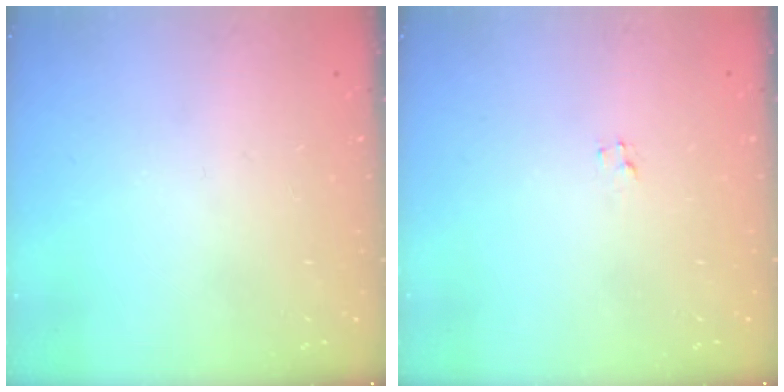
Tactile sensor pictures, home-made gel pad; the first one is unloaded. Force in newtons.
{"total": 2.0, "press": 2.0, "slide": 0.2}